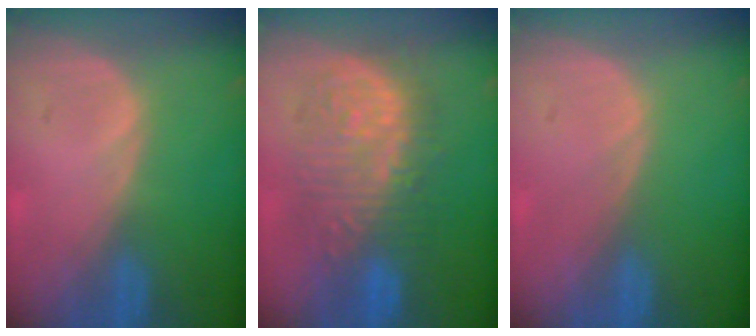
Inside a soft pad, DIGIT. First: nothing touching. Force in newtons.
{"total": 10.1, "press": 10.1, "slide": 0.5}
{"total": 0.0}